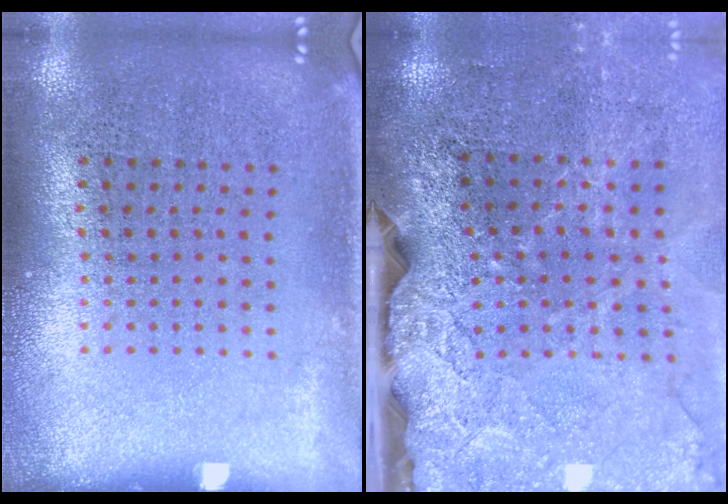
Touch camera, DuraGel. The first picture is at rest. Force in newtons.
{"total": 4.0, "press": 3.3, "slide": 2.3}